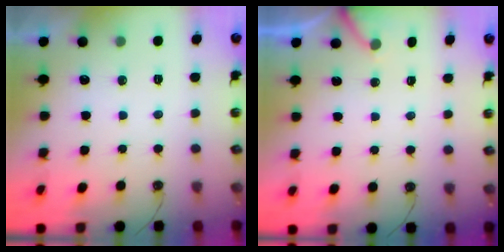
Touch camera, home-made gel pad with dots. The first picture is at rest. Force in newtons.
{"total": 3.0, "press": 3.0, "slide": 0.1}